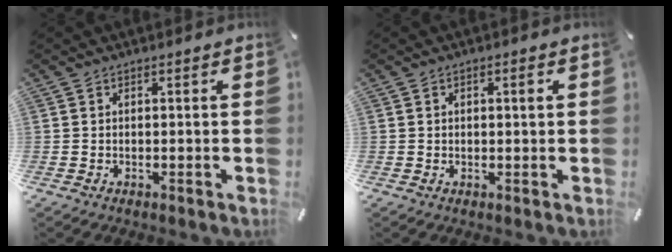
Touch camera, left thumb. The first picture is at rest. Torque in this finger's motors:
{"motor_torque": [-0.27, -0.51, 0.12, 0.09, -0.01]}